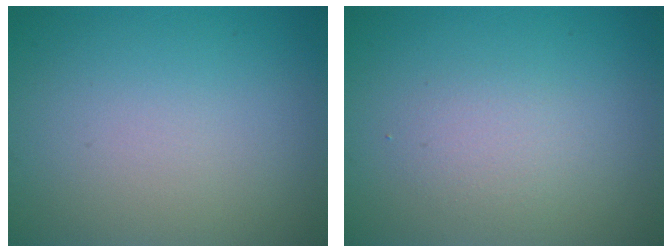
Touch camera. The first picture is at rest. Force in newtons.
{"total": 1.6, "press": 1.6, "slide": 0.1}